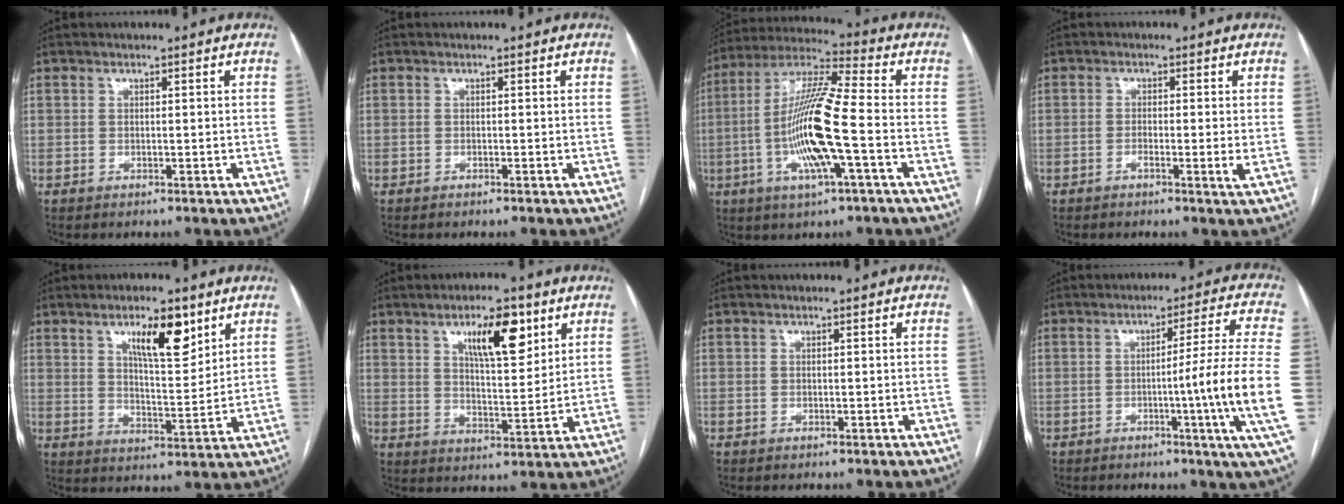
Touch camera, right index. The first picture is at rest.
{"total": 0.0}
{"total": 15.4, "force": [-3.4, 1.0, 14.9], "torque": [-0.297, -0.002, -0.068]}
{"total": 2.7, "force": [-0.8, -0.1, 2.6], "torque": [-0.044, -0.005, -0.016]}
{"total": 9.2, "force": [5.3, 2.3, 7.2], "torque": [-0.121, -0.003, 0.089]}
{"total": 10.0, "force": [5.3, 2.8, 8.0], "torque": [-0.132, 0.002, 0.088]}
{"total": 0.0}
{"total": 13.2, "force": [-2.4, -3.1, 12.6], "torque": [-0.171, -0.020, -0.038]}